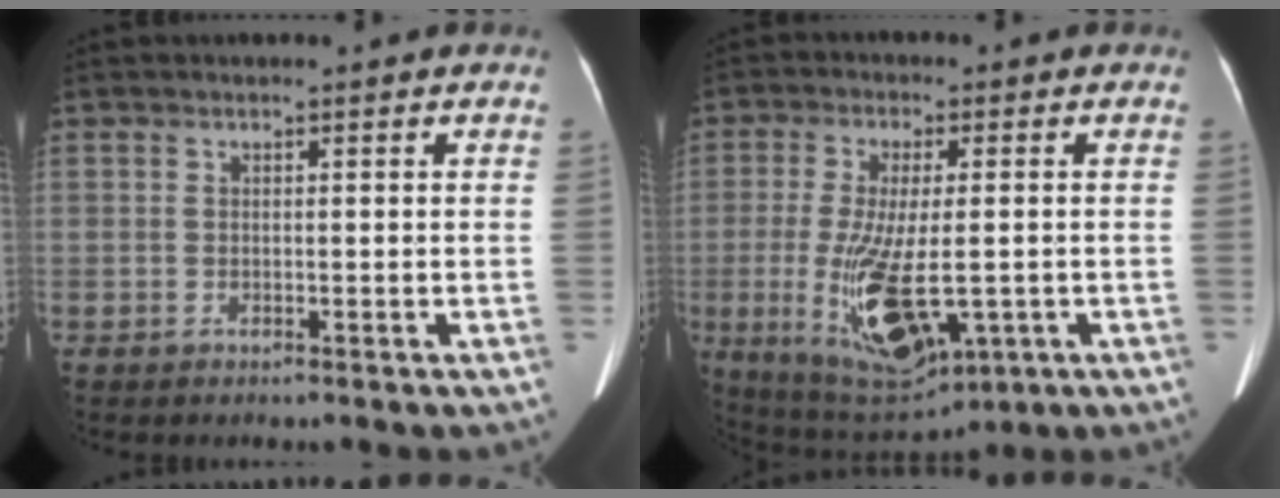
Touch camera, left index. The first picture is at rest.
{"total": 13.9, "force": [-3.3, 4.7, 12.7], "torque": [-0.246, -0.030, -0.038]}